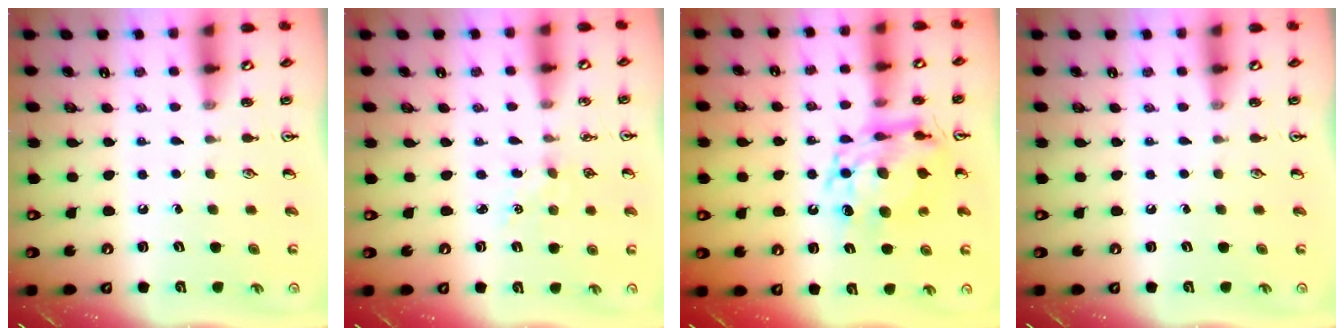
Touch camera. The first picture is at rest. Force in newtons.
{"total": 3.3, "press": 3.3, "slide": 0.4}
{"total": 13.5, "press": 13.4, "slide": 1.4}
{"total": 0.0}